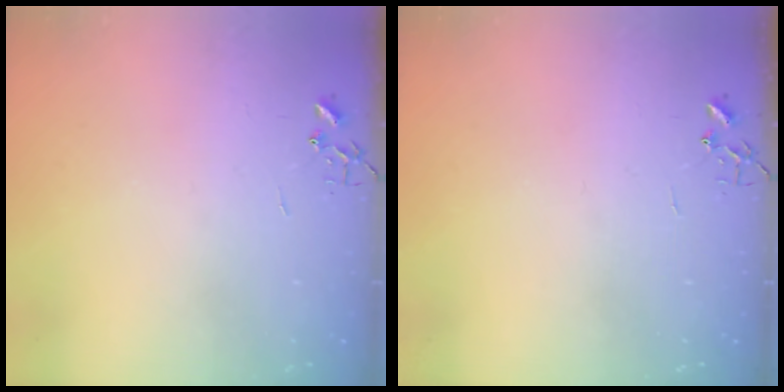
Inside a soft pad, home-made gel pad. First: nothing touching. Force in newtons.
{"total": 0.0}